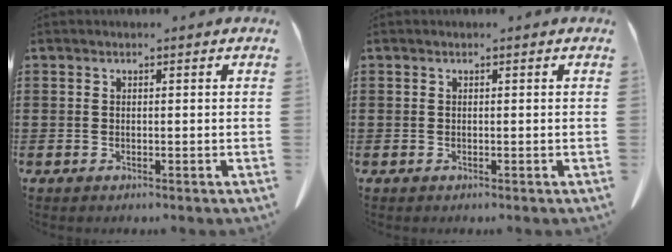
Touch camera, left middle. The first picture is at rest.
{"total": 0.0}